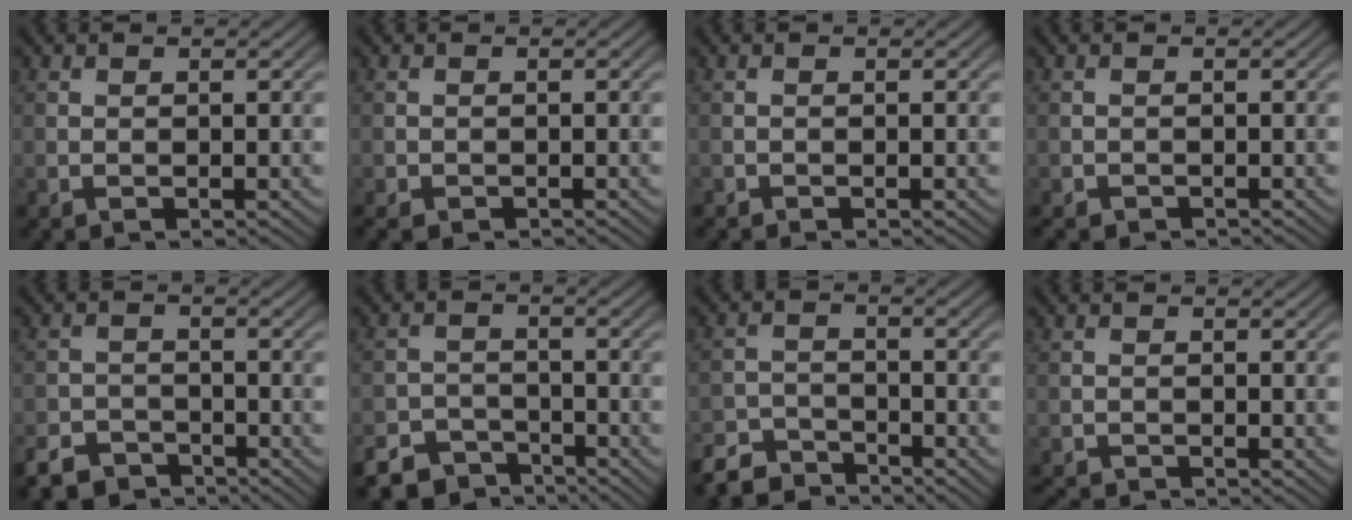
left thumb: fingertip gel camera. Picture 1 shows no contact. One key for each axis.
{"total": 1.6, "fx": -1.2, "fy": 0.7, "fz": 0.6, "tx": -0.012, "ty": -0.004, "tz": -0.024}
{"total": 0.5, "fx": -0.5, "fy": 0.1, "fz": 0.0, "tx": 0.002, "ty": -0.002, "tz": -0.010}
{"total": 1.4, "fx": -1.2, "fy": 0.6, "fz": 0.3, "tx": -0.005, "ty": -0.003, "tz": -0.024}
{"total": 5.2, "fx": -4.4, "fy": 2.4, "fz": 1.5, "tx": -0.027, "ty": -0.007, "tz": -0.087}
{"total": 6.3, "fx": -5.2, "fy": 3.0, "fz": 1.9, "tx": -0.034, "ty": -0.009, "tz": -0.096}
{"total": 5.6, "fx": -5.1, "fy": 1.9, "fz": 1.5, "tx": -0.026, "ty": -0.008, "tz": -0.105}
{"total": 2.1, "fx": -2.1, "fy": 0.2, "fz": 0.3, "tx": -0.006, "ty": -0.008, "tz": -0.041}